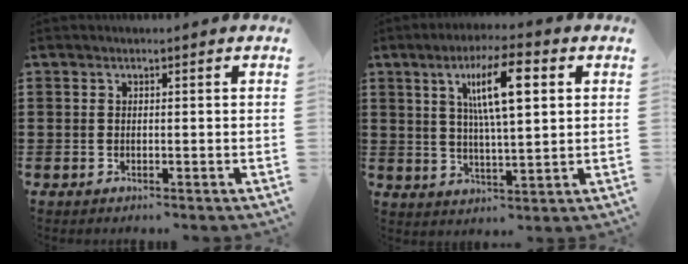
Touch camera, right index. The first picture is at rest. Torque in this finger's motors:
{"motor_torque": [1.67, 0.47, 0.89, 0.21]}